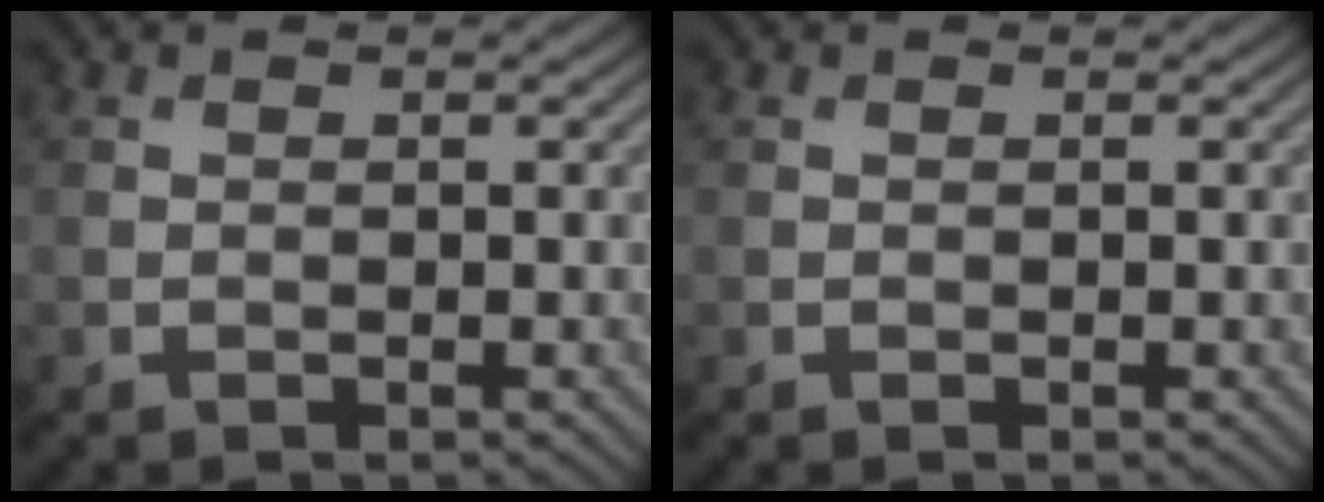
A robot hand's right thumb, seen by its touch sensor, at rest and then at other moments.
{"total": 0.0}